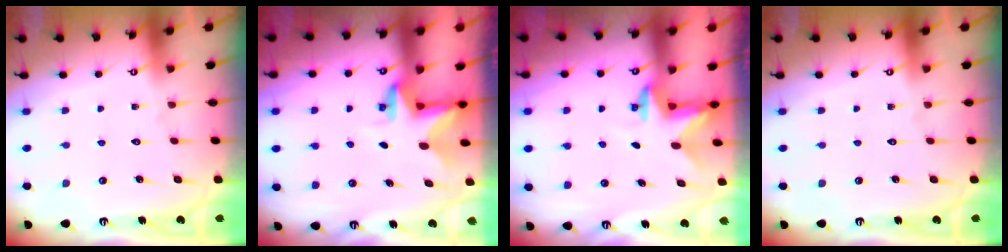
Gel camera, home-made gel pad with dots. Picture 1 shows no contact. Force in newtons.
{"total": 3.0, "press": 3.0, "slide": 0.1}
{"total": 2.5, "press": 2.5, "slide": 0.4}
{"total": 0.0}